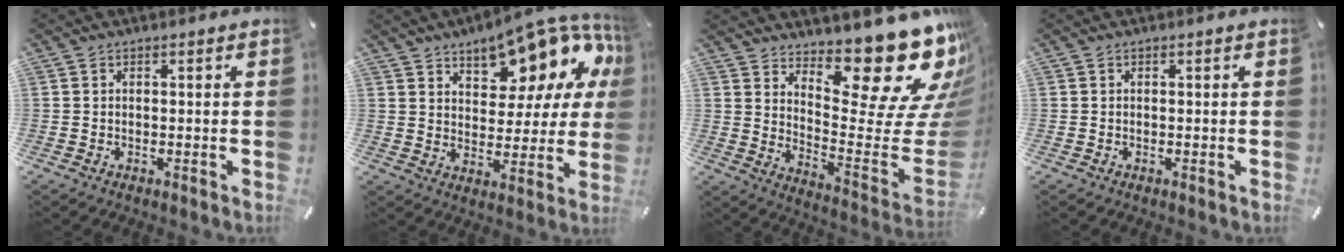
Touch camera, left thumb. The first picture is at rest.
{"total": 15.1, "force": [11.2, 7.0, 7.1], "torque": [-0.098, -0.088, 0.192]}
{"total": 22.9, "force": [16.7, 7.9, 13.5], "torque": [-0.139, -0.148, 0.267]}
{"total": 0.0}